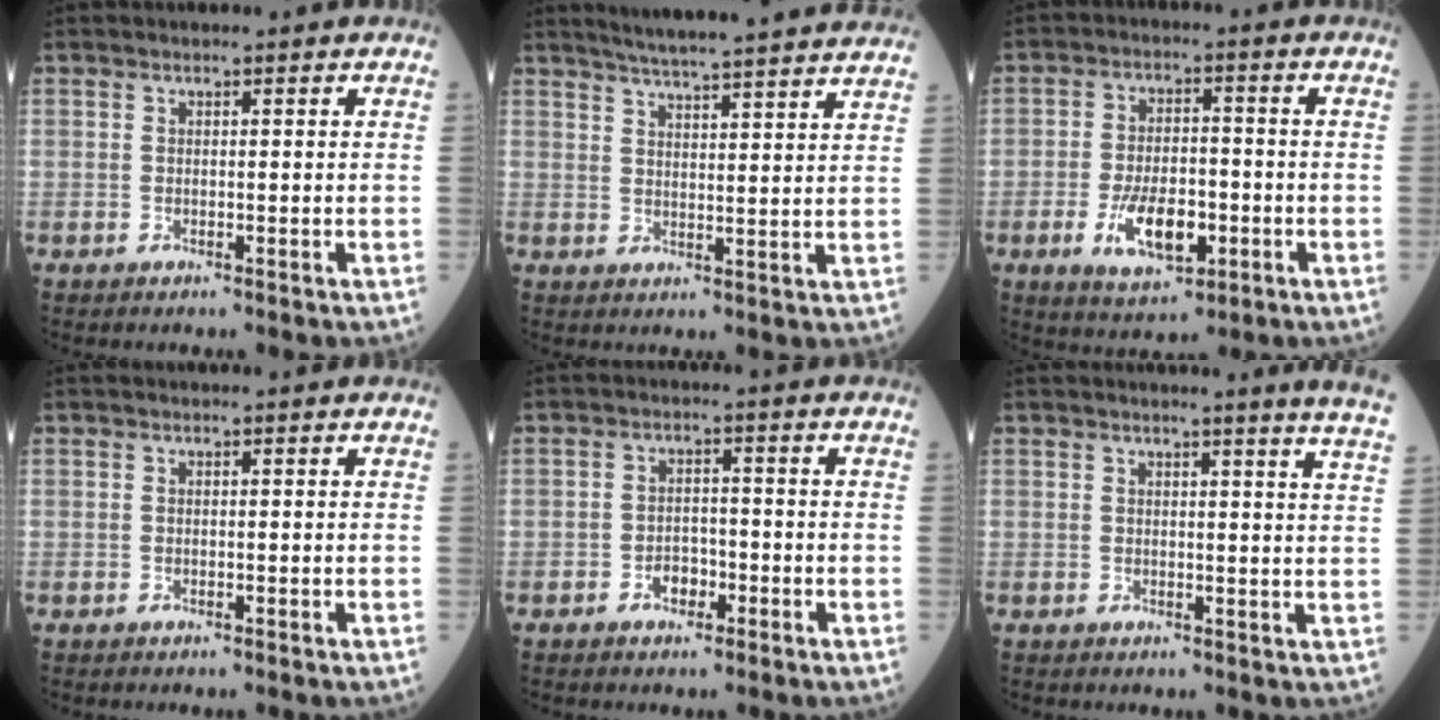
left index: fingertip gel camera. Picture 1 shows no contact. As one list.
[{"total": 19.0, "force": [17.4, -0.2, 7.6], "torque": [-0.118, -0.009, 0.221]}, {"total": 9.4, "force": [-3.4, 5.1, 7.1], "torque": [-0.129, 0.003, -0.054]}, {"total": 0.0}, {"total": 3.0, "force": [-1.7, 1.9, 1.7], "torque": [-0.024, 0.007, -0.030]}, {"total": 7.5, "force": [6.6, -1.6, 3.3], "torque": [-0.032, -0.045, 0.048]}]